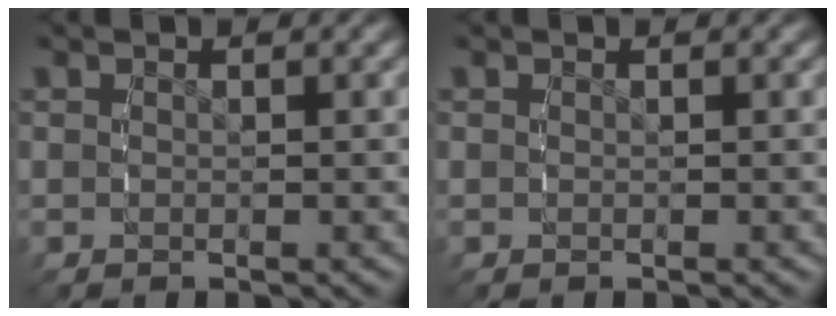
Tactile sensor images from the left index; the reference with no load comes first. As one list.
[{"total": 0.0}]